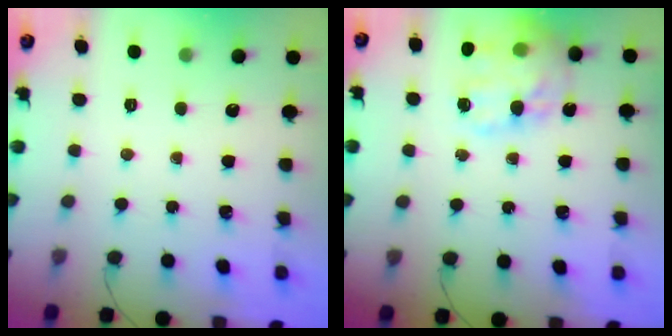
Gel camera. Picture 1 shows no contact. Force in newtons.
{"total": 19.8, "press": 19.5, "slide": 3.3}